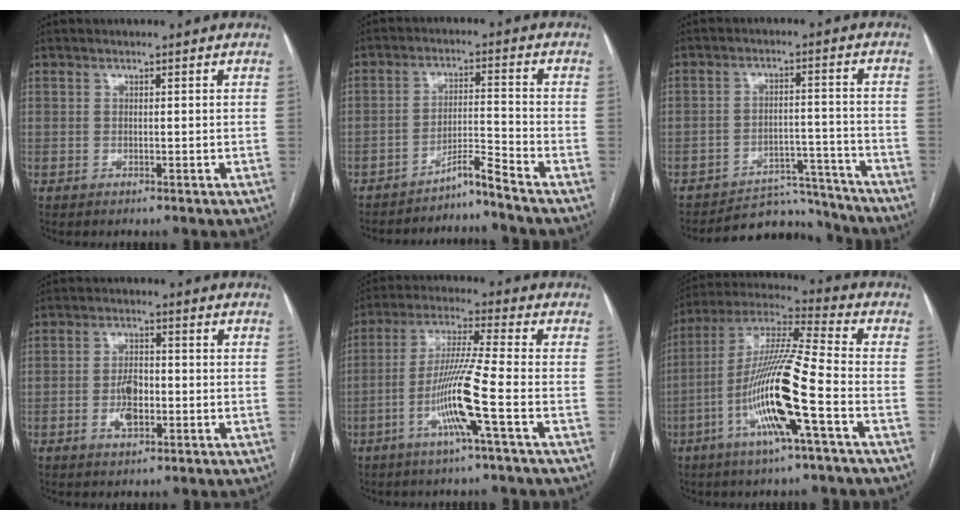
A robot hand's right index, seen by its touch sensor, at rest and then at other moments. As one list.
[{"total": 5.1, "force": [-4.6, -1.8, 1.2], "torque": [-0.017, -0.006, -0.082]}, {"total": 10.2, "force": [-9.9, 2.5, -0.9], "torque": [0.031, 0.036, -0.143]}, {"total": 4.8, "force": [-1.2, 2.3, 4.1], "torque": [-0.078, 0.003, -0.020]}, {"total": 10.7, "force": [-3.9, -1.1, 9.9], "torque": [-0.197, -0.005, -0.079]}, {"total": 17.0, "force": [-5.6, 0.4, 16.1], "torque": [-0.323, -0.004, -0.111]}]